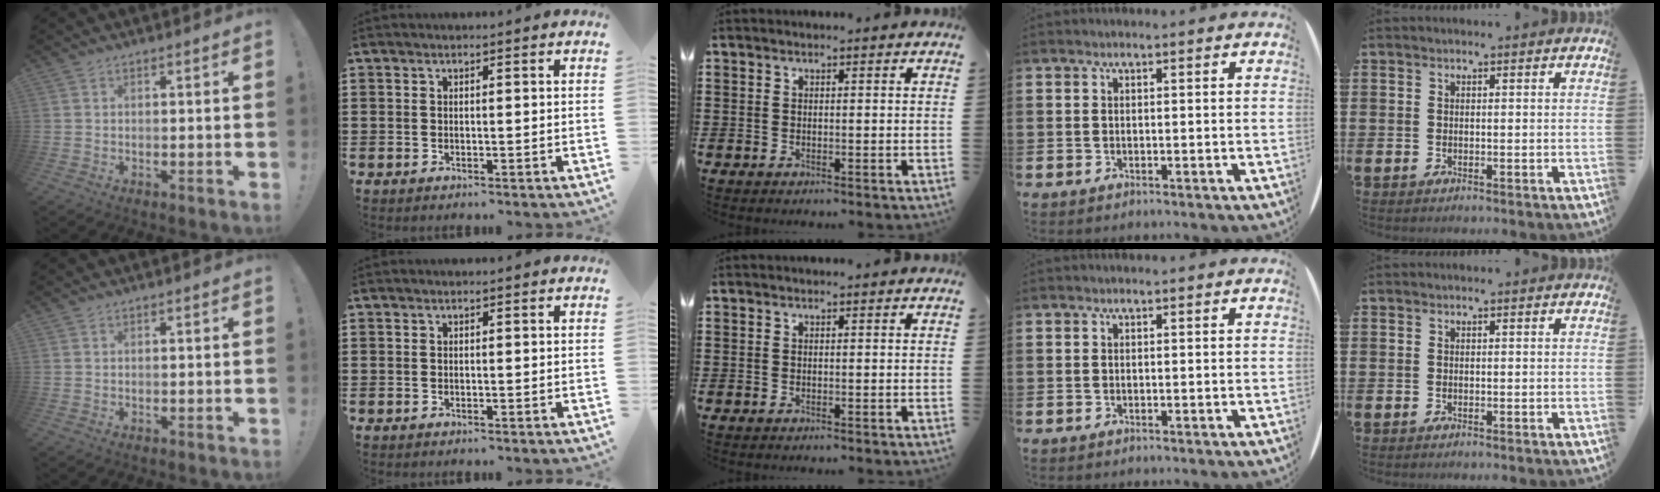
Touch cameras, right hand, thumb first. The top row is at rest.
{}